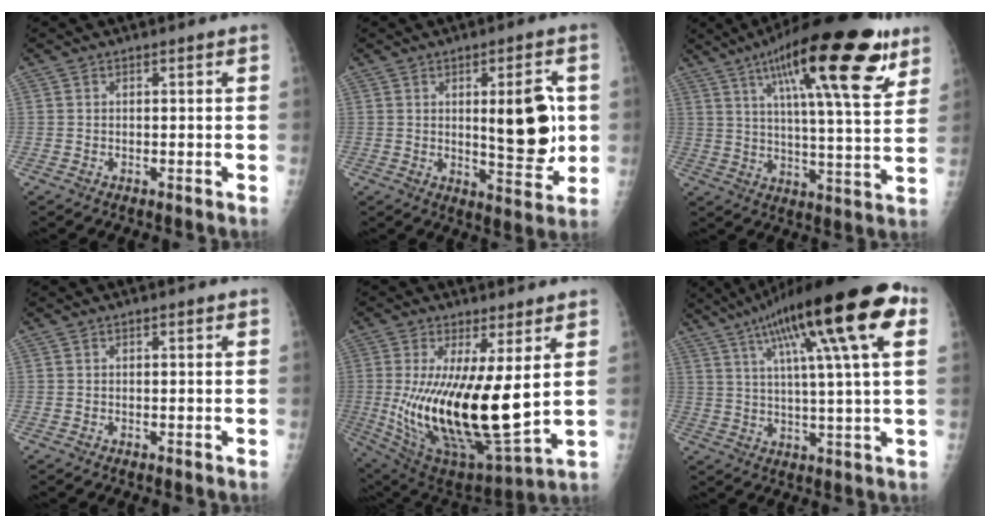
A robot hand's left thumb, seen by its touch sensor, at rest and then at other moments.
{"total": 12.6, "force": [1.3, 4.3, 11.8], "torque": [-0.139, -0.018, 0.026]}
{"total": 24.7, "force": [13.2, 5.8, 20.0], "torque": [-0.293, -0.029, 0.200]}
{"total": 0.6, "force": [0.2, 0.1, 0.5], "torque": [-0.008, 0.001, 0.003]}
{"total": 21.5, "force": [1.3, 6.8, 20.3], "torque": [-0.384, -0.056, 0.048]}
{"total": 23.0, "force": [10.3, 3.7, 20.2], "torque": [-0.319, 0.005, 0.157]}